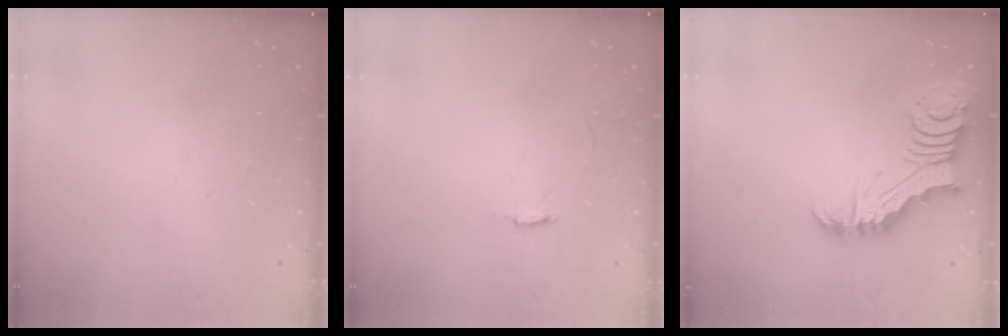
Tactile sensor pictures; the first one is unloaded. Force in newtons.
{"total": 3.8, "press": 3.8, "slide": 0.3}
{"total": 5.6, "press": 5.5, "slide": 0.7}